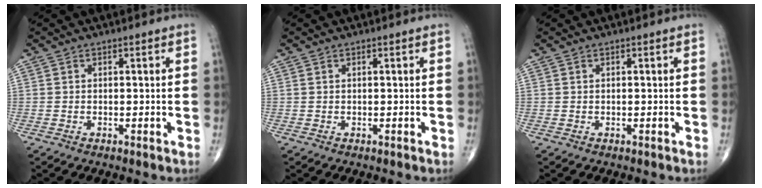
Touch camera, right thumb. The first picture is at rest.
{"total": 0.0}
{"total": 0.0}